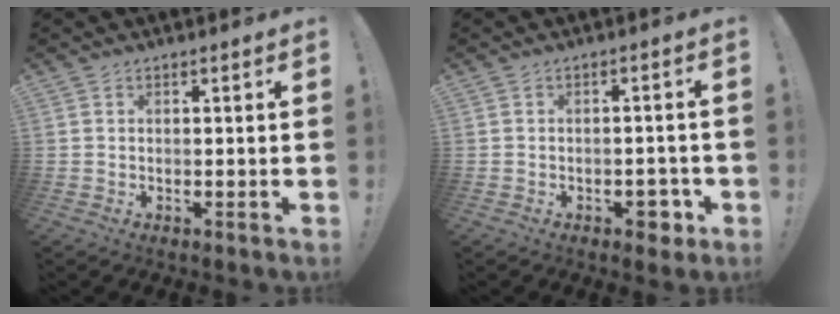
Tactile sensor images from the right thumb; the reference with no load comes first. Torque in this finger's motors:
{"motor_torque": [0.27, -0.40, 0.14, -0.69, -0.02]}